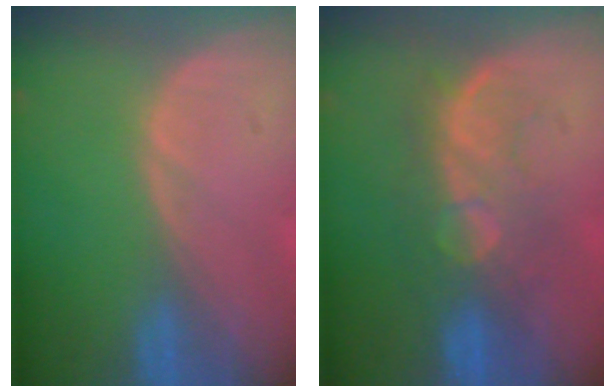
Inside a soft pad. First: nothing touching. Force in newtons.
{"total": 8.2, "press": 7.8, "slide": 2.5}